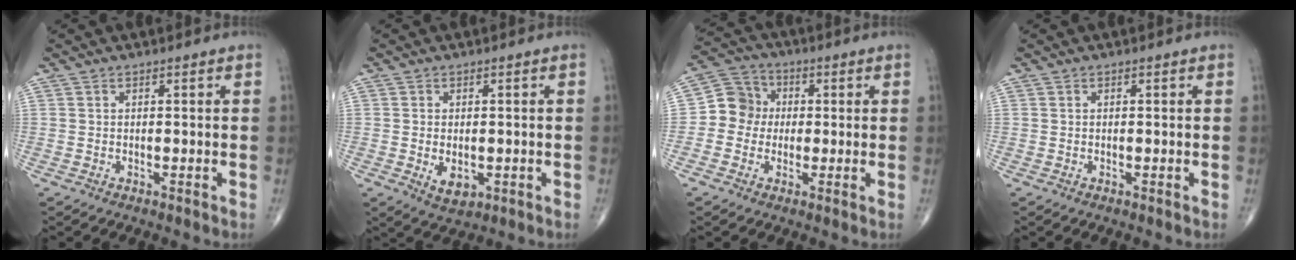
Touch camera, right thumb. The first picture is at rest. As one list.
[{"total": 4.5, "force": [-0.9, 2.8, 3.4], "torque": [-0.049, -0.006, -0.004]}, {"total": 7.5, "force": [-0.2, 7.0, 2.7], "torque": [-0.018, 0.022, -0.018]}, {"total": 0.0}]